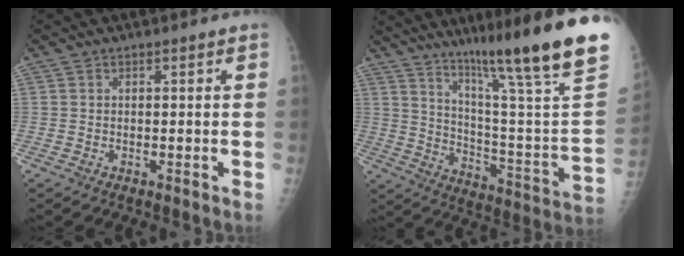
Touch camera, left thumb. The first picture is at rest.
{"total": 28.6, "force": [20.2, 0.6, 20.2], "torque": [-0.293, -0.120, 0.299]}